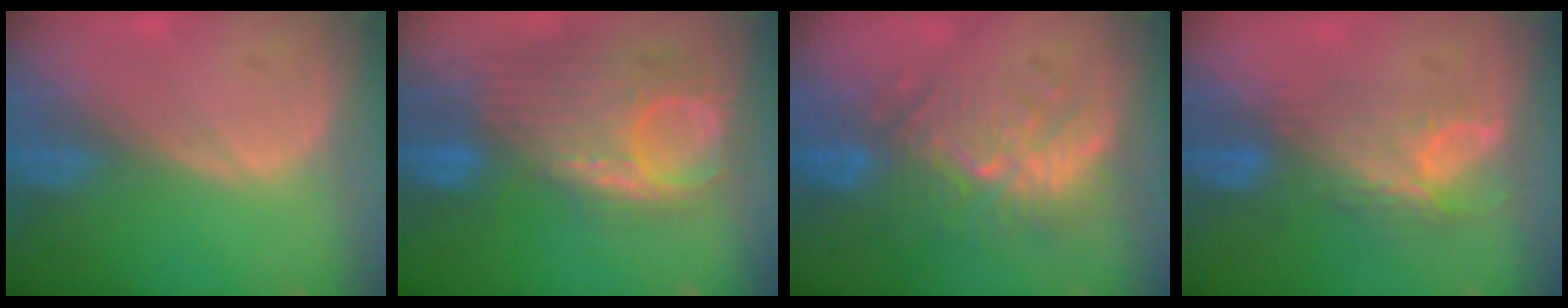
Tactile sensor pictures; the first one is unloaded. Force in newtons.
{"total": 11.5, "press": 10.4, "slide": 4.9}
{"total": 9.4, "press": 9.0, "slide": 2.7}
{"total": 7.8, "press": 6.8, "slide": 3.9}